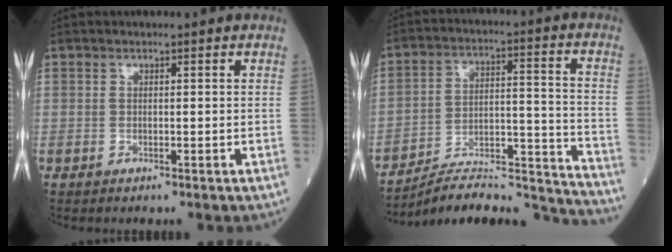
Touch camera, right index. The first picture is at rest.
{"total": 18.4, "force": [-18.0, -0.6, 3.8], "torque": [-0.033, 0.019, -0.263]}